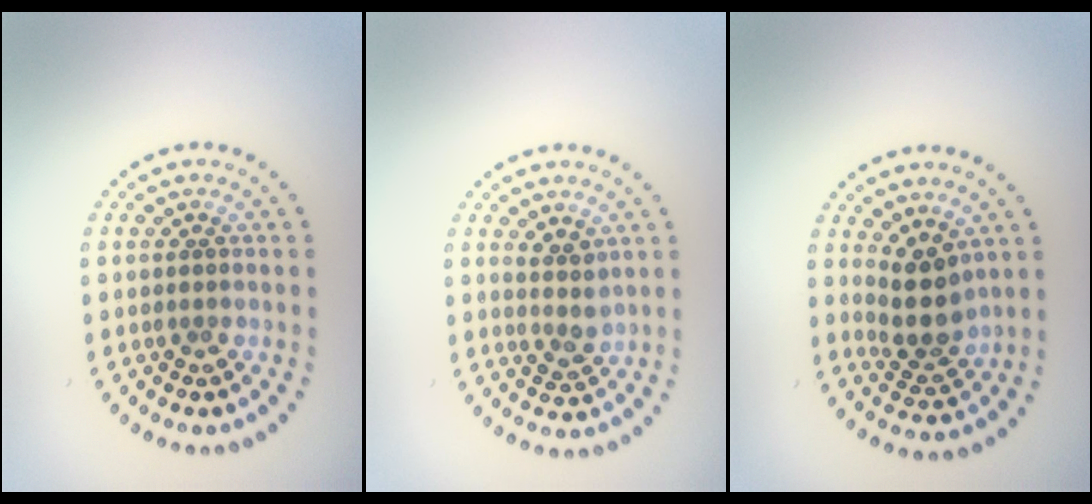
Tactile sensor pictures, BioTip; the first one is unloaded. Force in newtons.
{"total": 1.9, "press": 1.5, "slide": 1.1}
{"total": 3.4, "press": 2.8, "slide": 1.9}